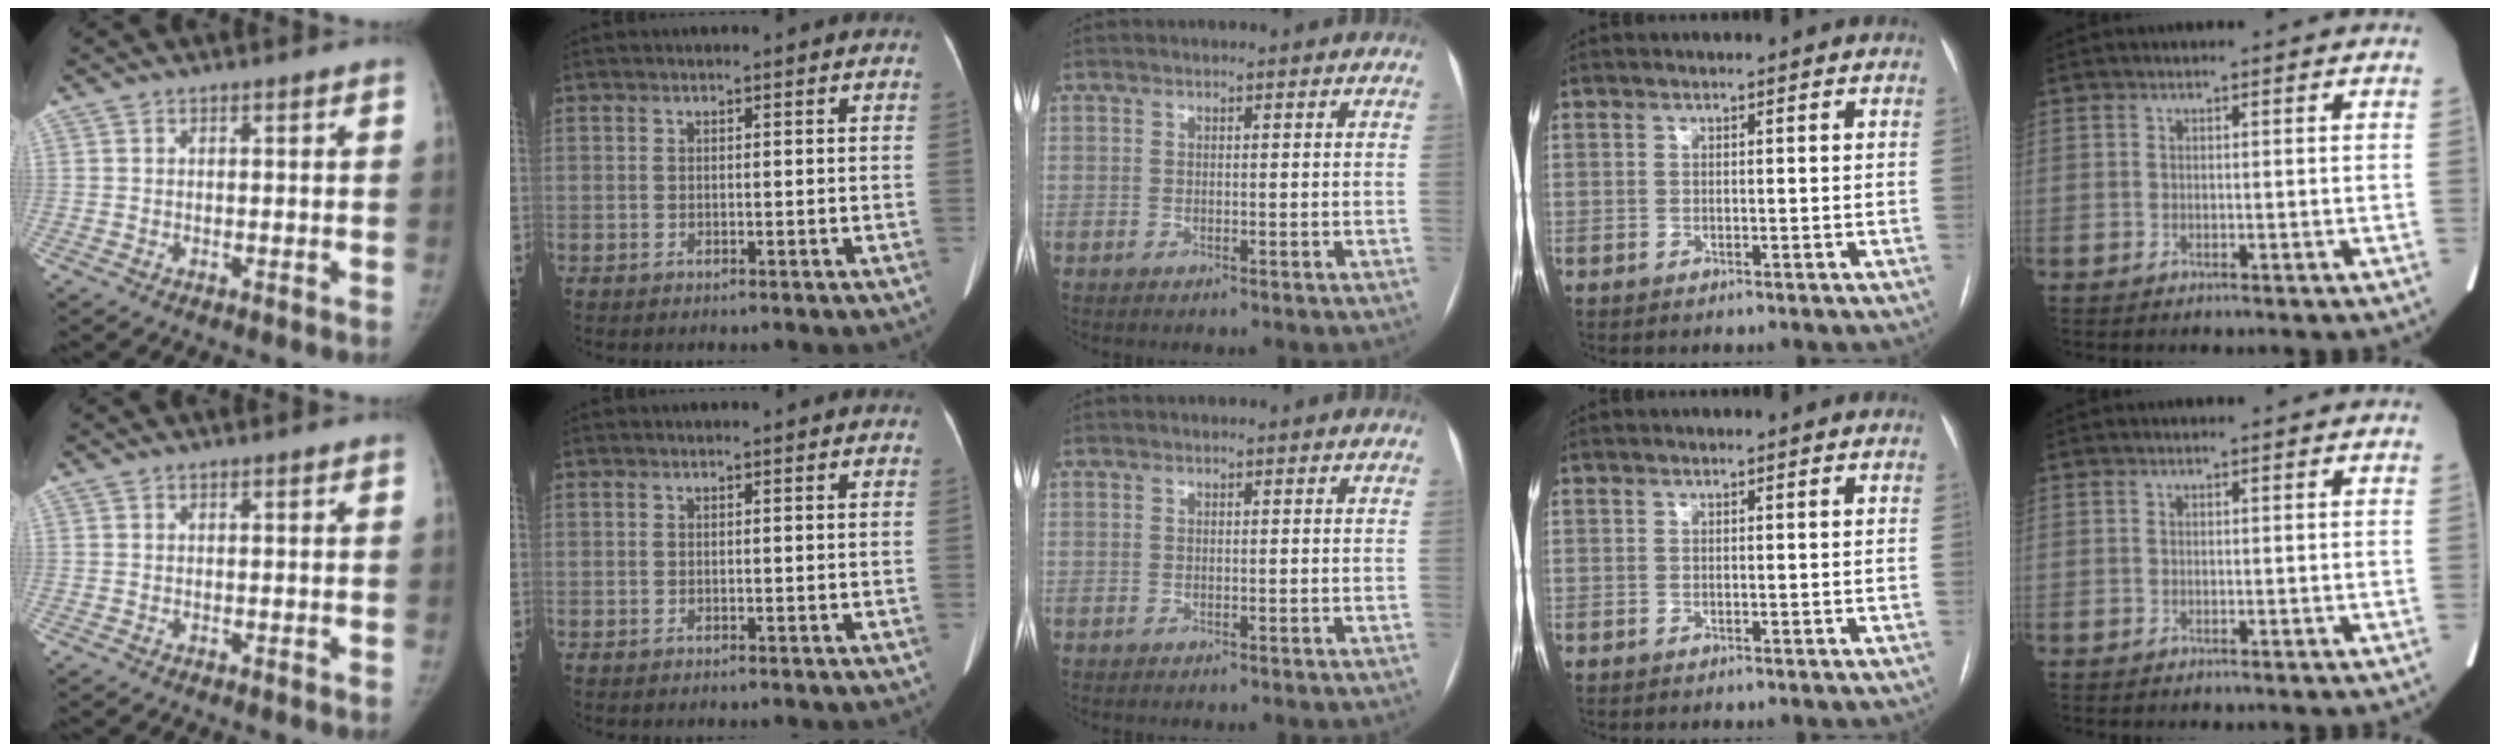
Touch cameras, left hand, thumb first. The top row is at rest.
{}